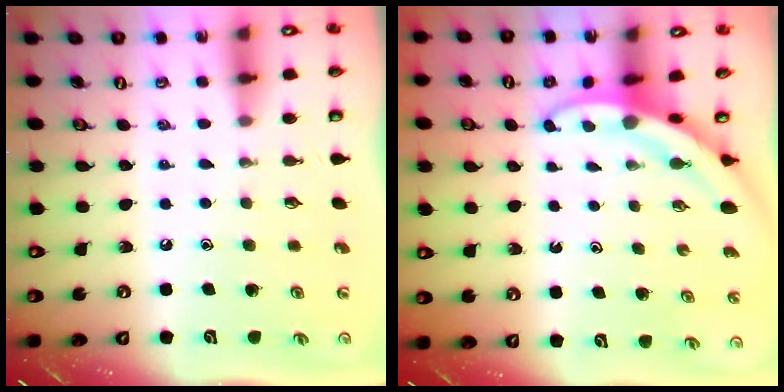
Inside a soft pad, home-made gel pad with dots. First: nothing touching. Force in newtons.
{"total": 3.1, "press": 3.1, "slide": 0.3}